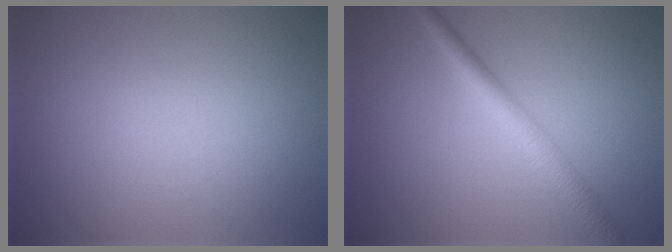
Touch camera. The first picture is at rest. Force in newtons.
{"total": 3.5, "press": 3.5, "slide": 0.1}